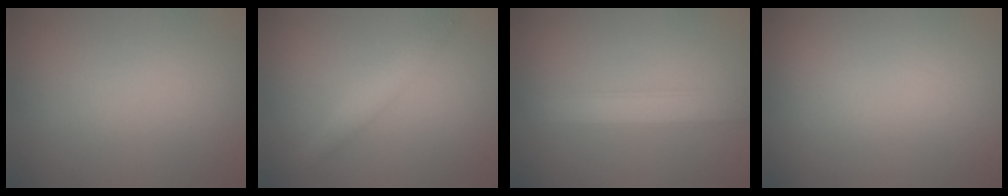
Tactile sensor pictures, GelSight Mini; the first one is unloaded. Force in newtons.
{"total": 2.2, "press": 2.2, "slide": 0.0}
{"total": 3.0, "press": 2.9, "slide": 0.2}
{"total": 0.0}